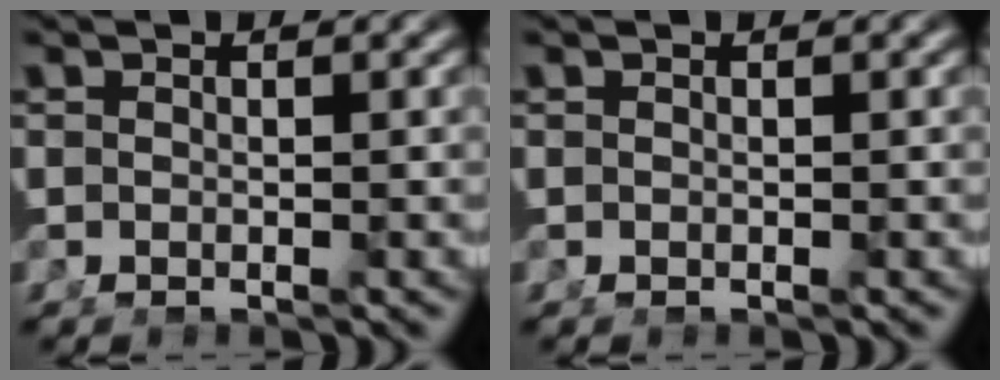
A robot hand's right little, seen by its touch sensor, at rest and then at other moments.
{"total": 0.0}